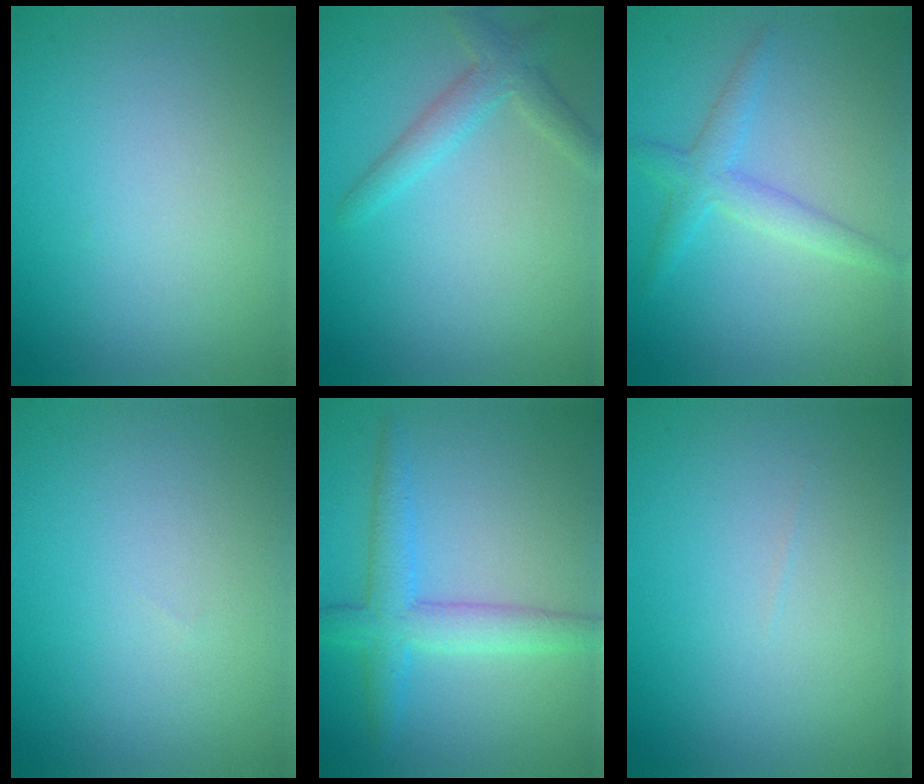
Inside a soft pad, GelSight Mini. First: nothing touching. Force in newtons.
{"total": 2.5, "press": 2.5, "slide": 0.1}
{"total": 2.6, "press": 2.6, "slide": 0.1}
{"total": 0.0}
{"total": 3.9, "press": 3.9, "slide": 0.0}
{"total": 0.0}